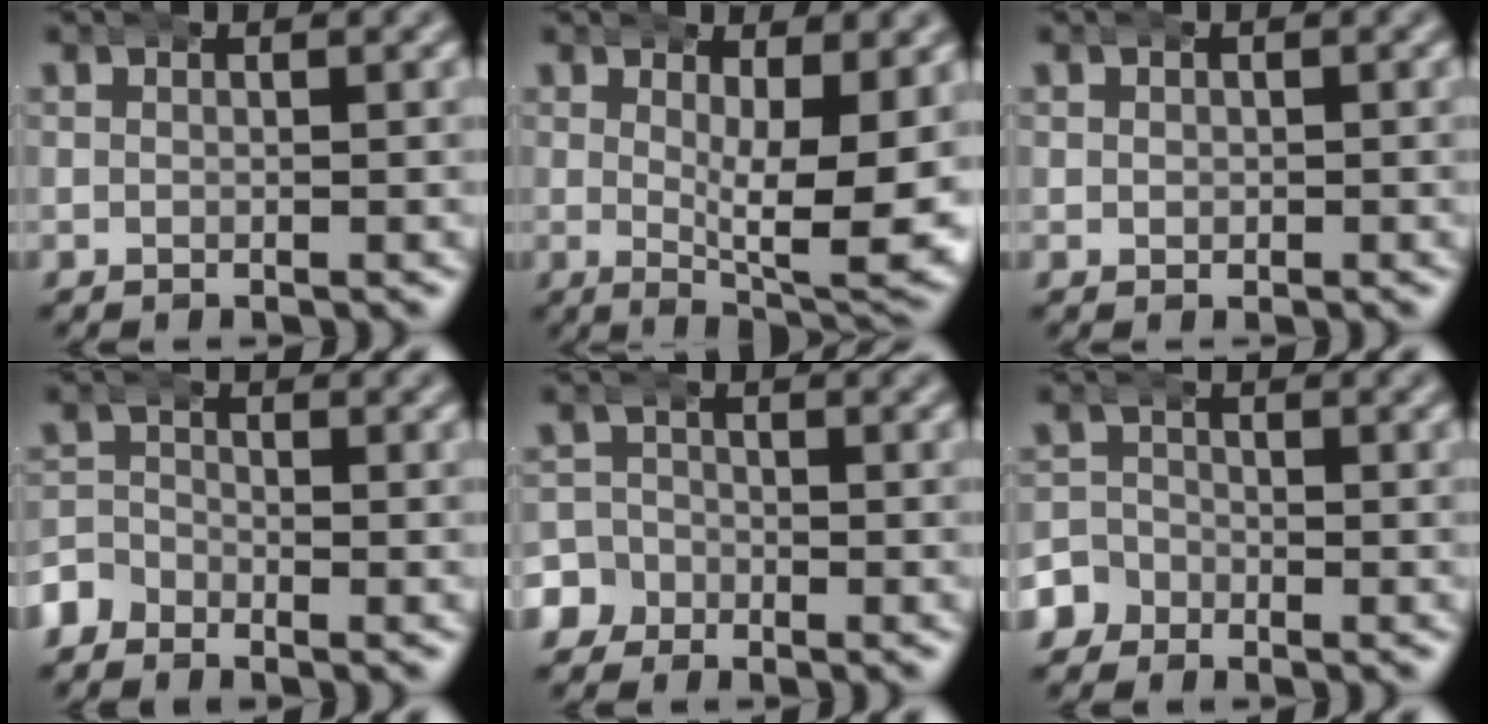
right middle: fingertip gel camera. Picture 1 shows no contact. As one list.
[{"total": 6.7, "force": [-0.1, 1.9, 6.4], "torque": [-0.087, -0.034, 0.010]}, {"total": 0.8, "force": [0.1, 0.8, 0.1], "torque": [-0.009, -0.002, 0.000]}, {"total": 2.7, "force": [-1.7, 2.0, 0.6], "torque": [-0.019, -0.004, -0.037]}, {"total": 4.5, "force": [-2.0, 4.0, 0.7], "torque": [-0.027, -0.009, -0.043]}, {"total": 3.5, "force": [-1.7, 3.0, 0.6], "torque": [-0.023, -0.005, -0.037]}]